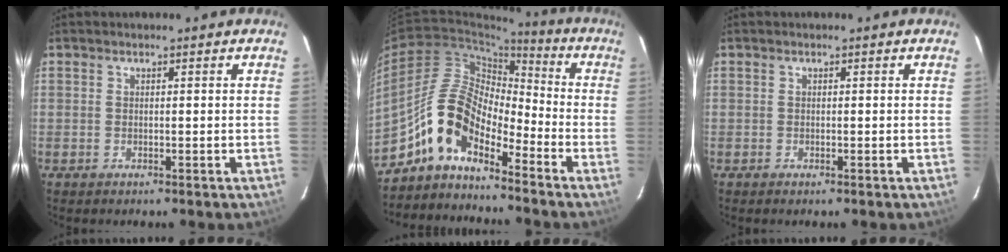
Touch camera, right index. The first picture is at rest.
{"total": 11.0, "force": [-7.9, 4.3, 6.4], "torque": [-0.120, 0.027, -0.165]}
{"total": 0.0}